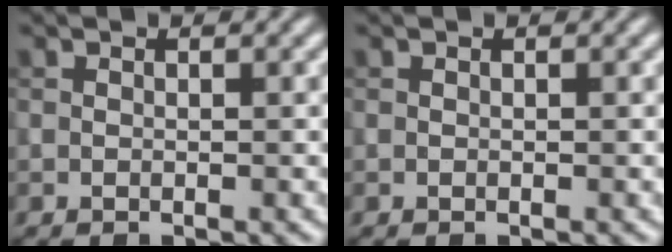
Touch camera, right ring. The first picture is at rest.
{"total": 0.0}